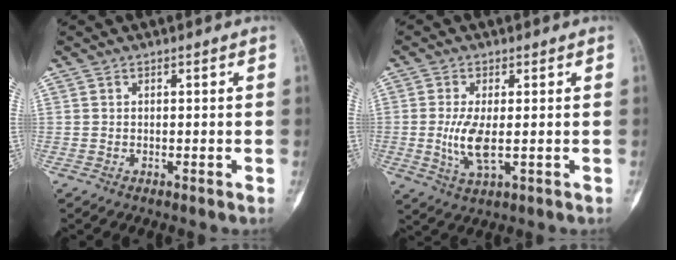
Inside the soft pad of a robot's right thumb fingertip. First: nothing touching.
{"total": 6.5, "force": [-0.7, 2.8, 5.8], "torque": [-0.120, -0.011, -0.009]}